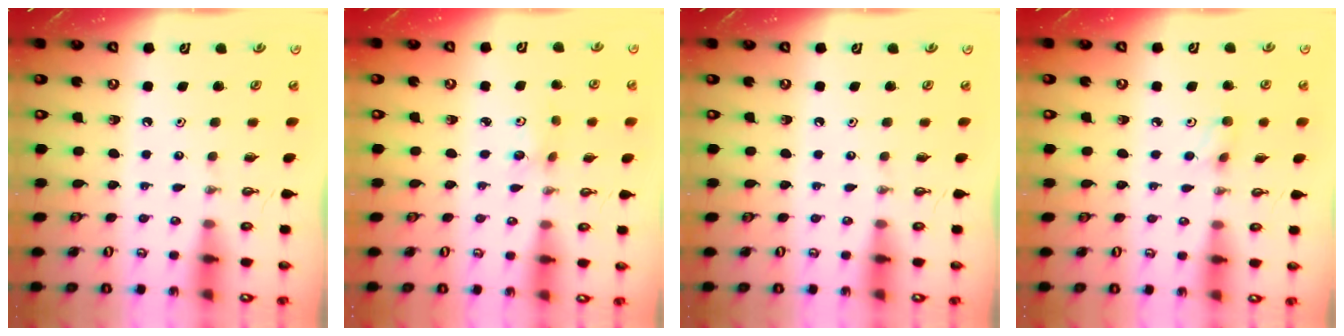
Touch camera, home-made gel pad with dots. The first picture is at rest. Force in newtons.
{"total": 6.9, "press": 4.9, "slide": 4.8}
{"total": 0.0}
{"total": 5.0, "press": 4.9, "slide": 0.8}